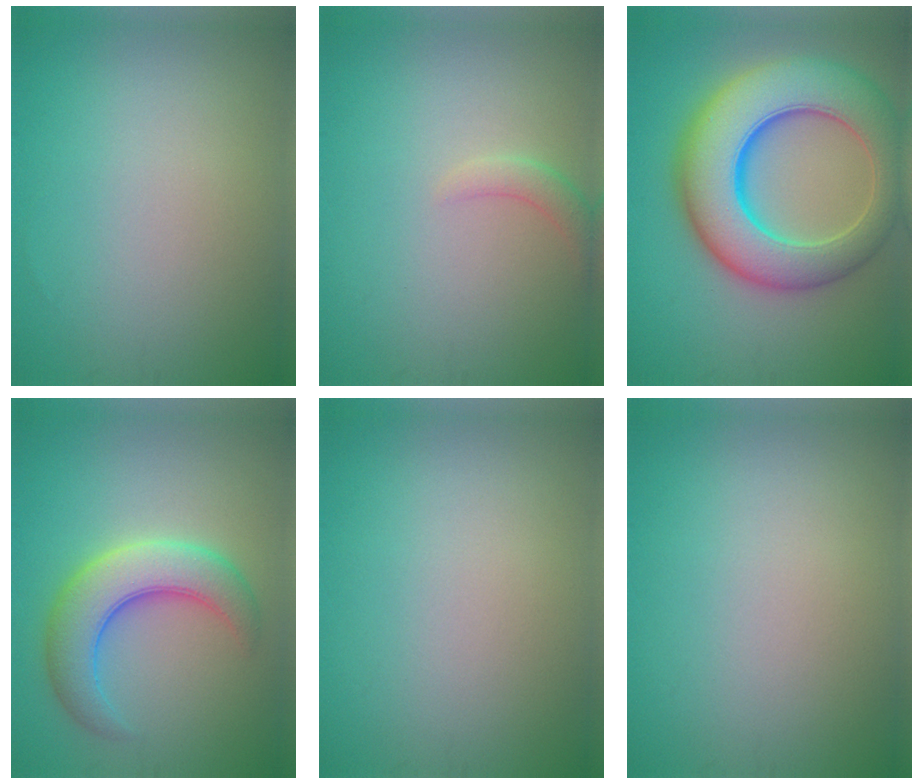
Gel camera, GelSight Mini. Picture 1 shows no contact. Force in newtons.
{"total": 1.6, "press": 1.5, "slide": 0.2}
{"total": 11.8, "press": 11.8, "slide": 0.4}
{"total": 6.4, "press": 6.4, "slide": 0.2}
{"total": 0.0}
{"total": 0.0}